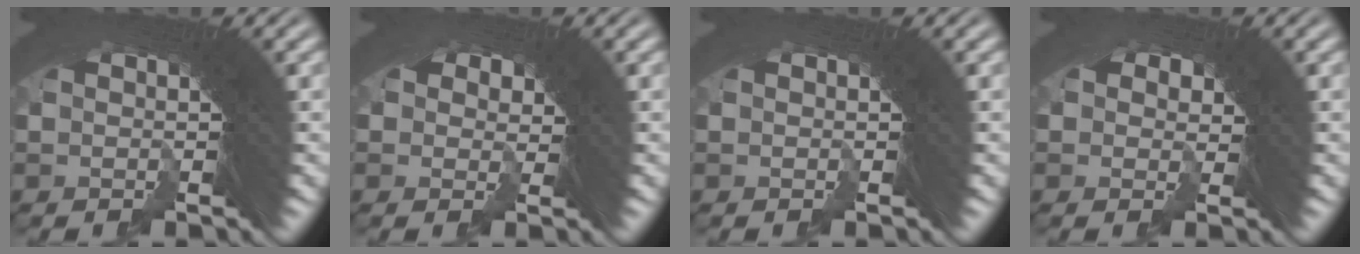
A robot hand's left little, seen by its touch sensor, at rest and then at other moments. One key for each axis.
{"total": 3.4, "fx": -1.4, "fy": 3.1, "fz": 0.0, "tx": -0.015, "ty": -0.029, "tz": -0.012}
{"total": 0.0}
{"total": 3.1, "fx": -1.3, "fy": 2.8, "fz": -0.2, "tx": -0.006, "ty": -0.022, "tz": -0.015}